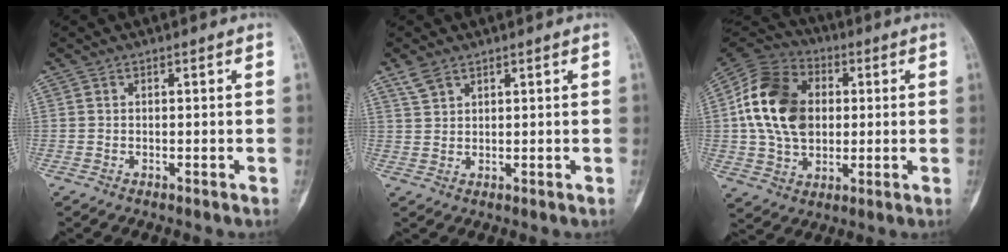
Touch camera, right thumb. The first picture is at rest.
{"total": 3.1, "force": [2.3, 1.6, 1.4], "torque": [-0.028, -0.001, 0.053]}
{"total": 18.4, "force": [1.8, 13.7, 12.2], "torque": [-0.205, 0.013, 0.028]}